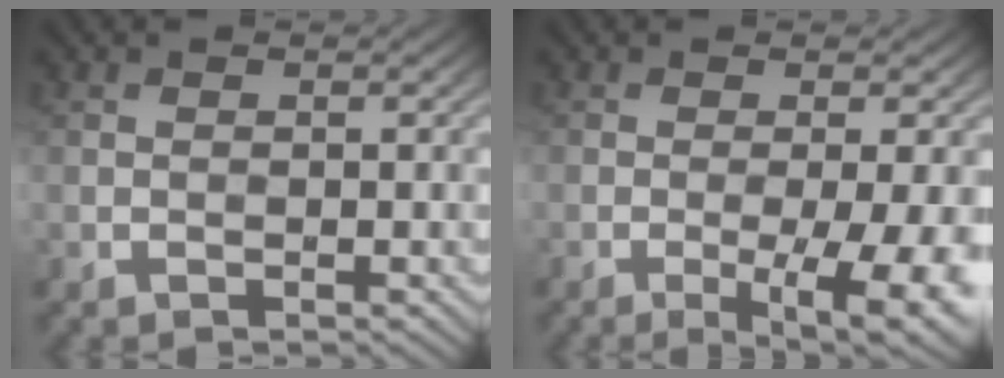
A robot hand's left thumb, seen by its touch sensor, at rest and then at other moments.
{"total": 7.6, "force": [-2.4, 1.7, 7.0], "torque": [-0.106, -0.009, -0.026]}